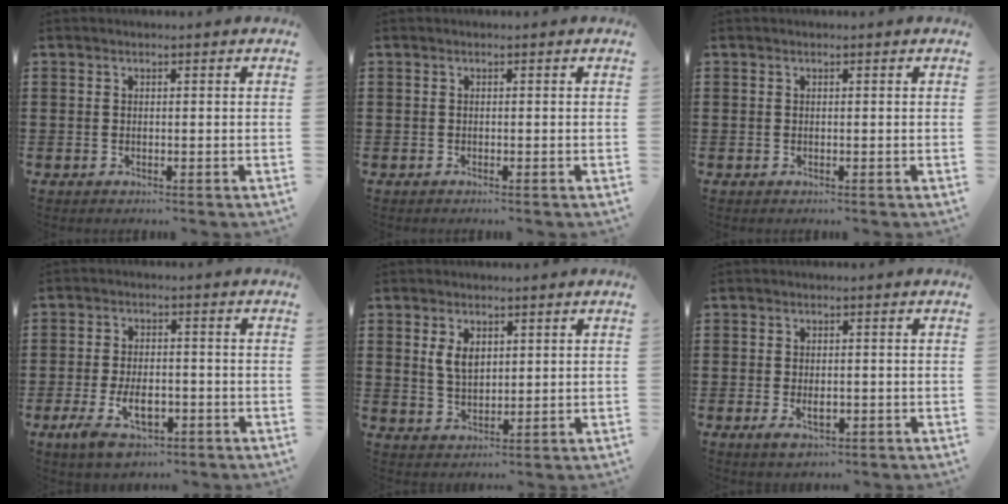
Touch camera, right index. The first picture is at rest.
{"total": 0.0}
{"total": 0.0}
{"total": 7.0, "force": [-3.0, 3.5, 5.2], "torque": [-0.101, -0.004, -0.059]}
{"total": 3.9, "force": [1.4, 2.4, 2.7], "torque": [-0.061, 0.009, 0.025]}
{"total": 2.7, "force": [-0.7, 1.5, 2.2], "torque": [-0.040, 0.003, -0.014]}